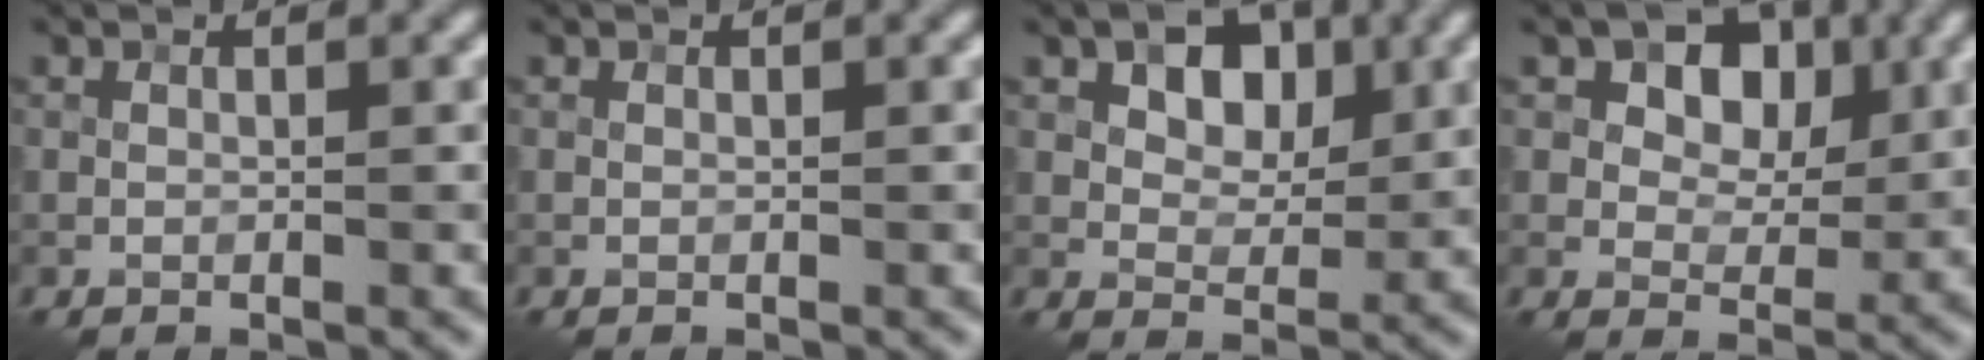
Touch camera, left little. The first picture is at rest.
{"total": 0.0}
{"total": 5.6, "force": [1.9, 3.6, 3.8], "torque": [-0.060, 0.002, 0.022]}
{"total": 6.2, "force": [2.0, 4.2, 4.0], "torque": [-0.061, 0.002, 0.017]}